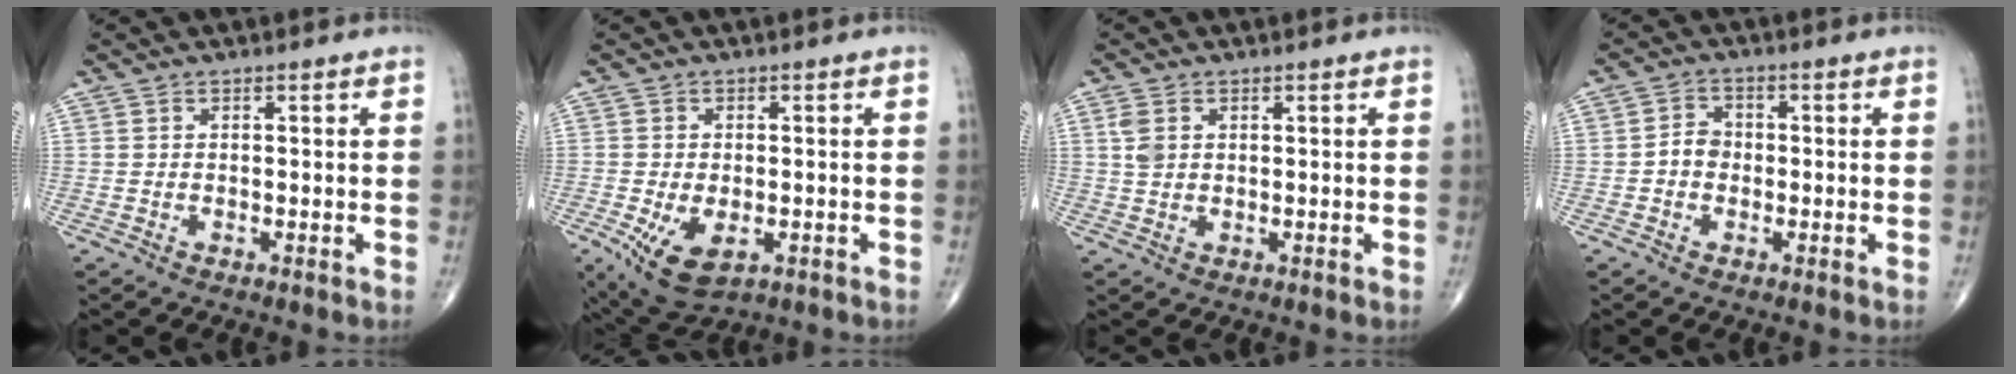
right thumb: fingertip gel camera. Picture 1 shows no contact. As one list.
[{"total": 8.9, "force": [-3.2, 4.9, 6.7], "torque": [-0.116, -0.006, -0.042]}, {"total": 2.8, "force": [0.9, 1.9, 1.9], "torque": [-0.039, 0.003, 0.022]}, {"total": 3.4, "force": [-0.7, 2.8, 1.8], "torque": [-0.018, 0.014, -0.019]}]